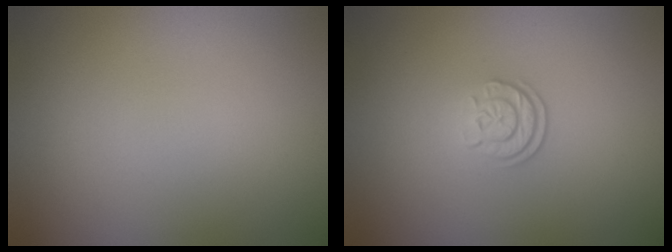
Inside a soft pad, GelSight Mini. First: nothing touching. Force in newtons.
{"total": 2.2, "press": 1.7, "slide": 1.4}